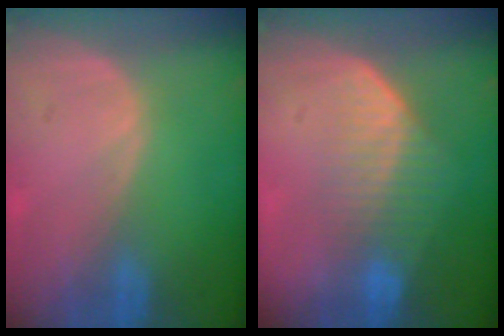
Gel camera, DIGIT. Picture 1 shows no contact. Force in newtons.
{"total": 7.2, "press": 6.2, "slide": 3.7}